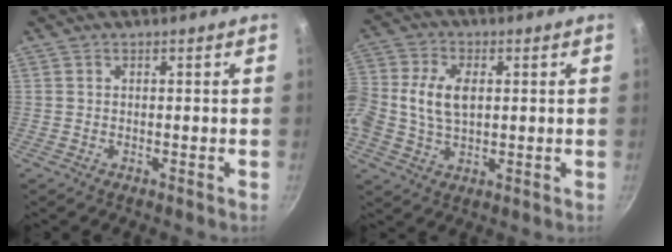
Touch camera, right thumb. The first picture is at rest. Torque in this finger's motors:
{"motor_torque": [0.12, 0.54, 0.14, -0.07, 0.21]}